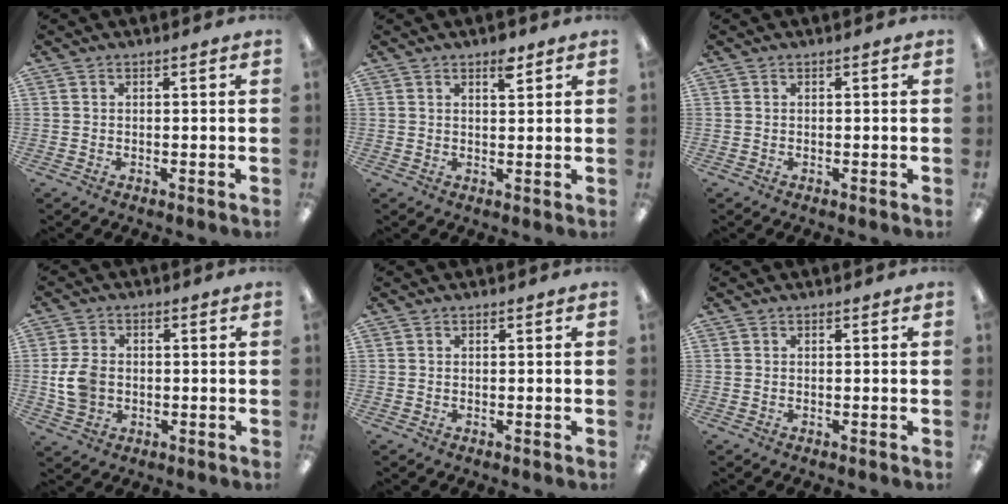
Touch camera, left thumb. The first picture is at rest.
{"total": 3.8, "force": [2.5, 1.4, 2.5], "torque": [-0.024, -0.010, 0.037]}
{"total": 0.0}
{"total": 7.4, "force": [-0.6, 5.8, 4.6], "torque": [-0.102, 0.005, -0.011]}
{"total": 0.0}
{"total": 0.0}